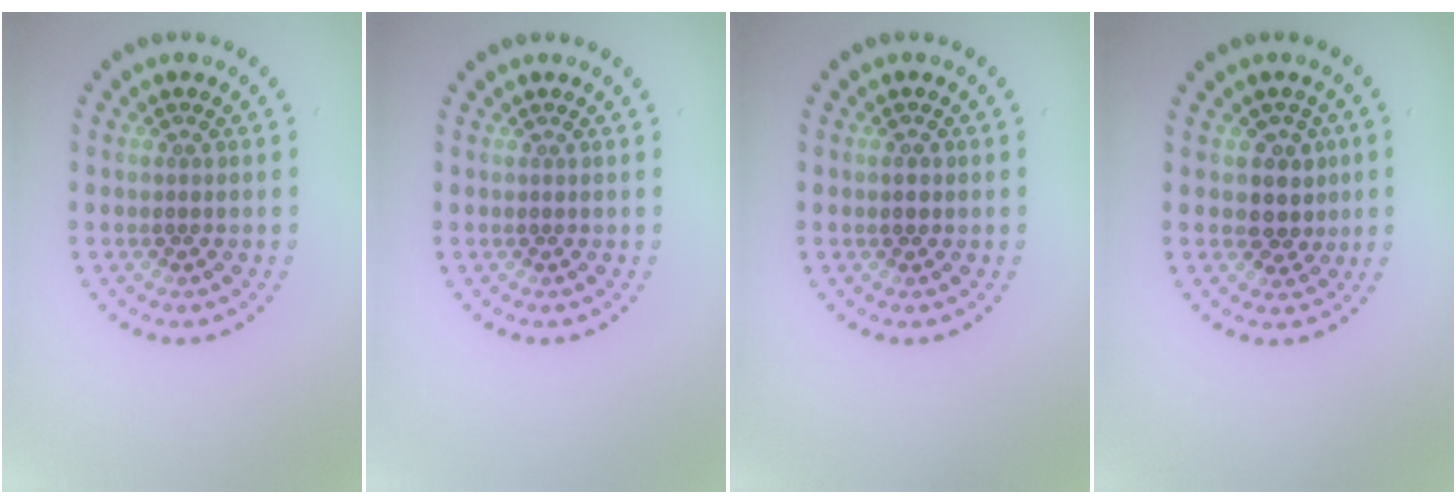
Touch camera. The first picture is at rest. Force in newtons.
{"total": 0.0}
{"total": 1.3, "press": 1.3, "slide": 0.1}
{"total": 2.5, "press": 2.1, "slide": 1.3}